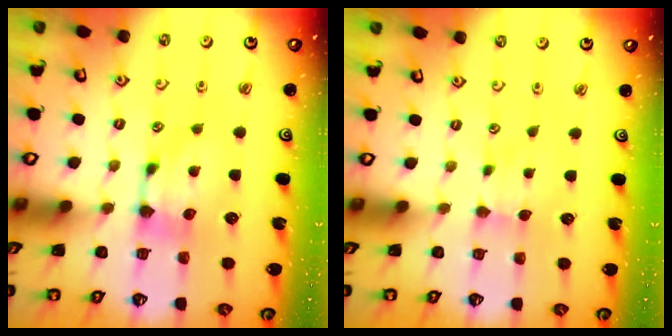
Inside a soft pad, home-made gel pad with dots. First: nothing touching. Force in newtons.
{"total": 1.7, "press": 1.6, "slide": 0.4}